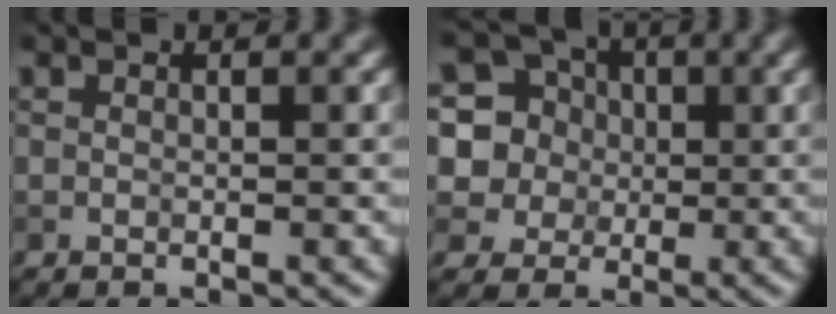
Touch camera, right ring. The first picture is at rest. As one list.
[{"total": 9.7, "force": [3.0, 8.7, 3.0], "torque": [-0.093, 0.034, 0.049]}]